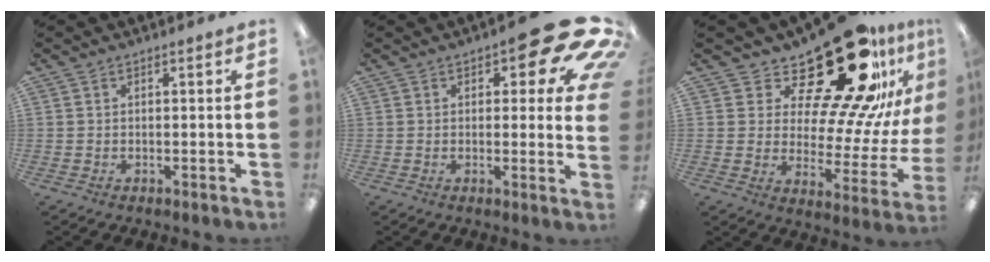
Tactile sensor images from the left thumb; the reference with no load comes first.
{"total": 14.9, "force": [7.6, 6.3, 11.2], "torque": [-0.128, -0.054, 0.127]}
{"total": 26.4, "force": [18.1, 8.8, 17.1], "torque": [-0.249, -0.138, 0.295]}